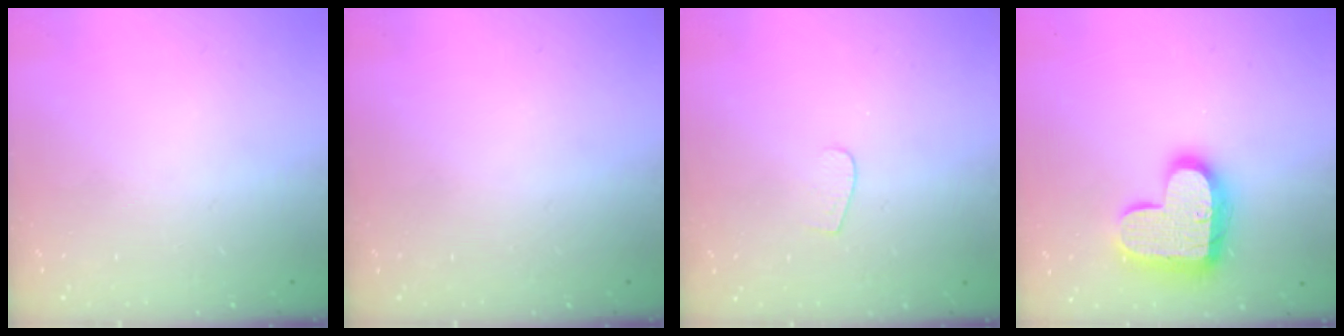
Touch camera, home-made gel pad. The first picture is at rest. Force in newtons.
{"total": 0.0}
{"total": 3.7, "press": 3.7, "slide": 0.3}
{"total": 16.9, "press": 16.8, "slide": 1.1}